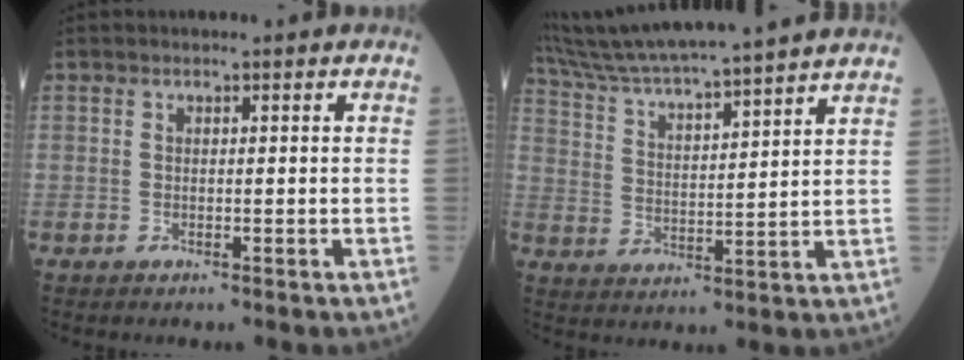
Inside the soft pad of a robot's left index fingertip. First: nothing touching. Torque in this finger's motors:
{"motor_torque": [0.70, -1.44, 0.24, 0.10]}